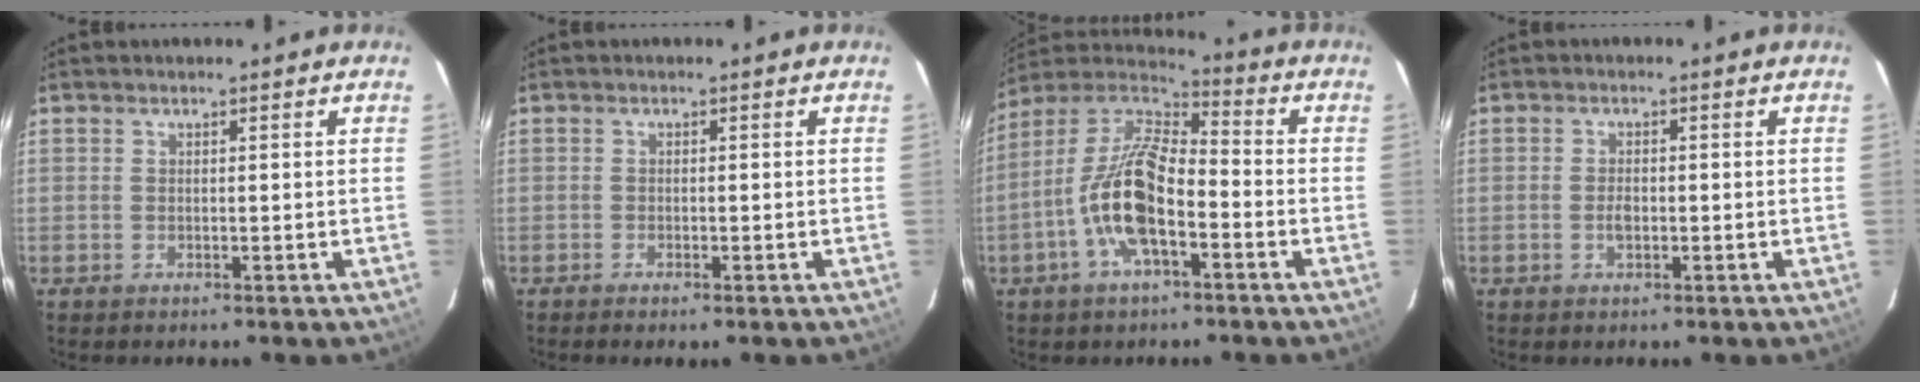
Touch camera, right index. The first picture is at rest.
{"total": 1.2, "force": [-0.9, 0.1, 0.8], "torque": [-0.018, -0.003, -0.016]}
{"total": 15.0, "force": [-5.1, 5.7, 12.9], "torque": [-0.261, 0.001, -0.103]}
{"total": 2.3, "force": [-0.6, 1.2, 1.8], "torque": [-0.035, 0.001, -0.010]}